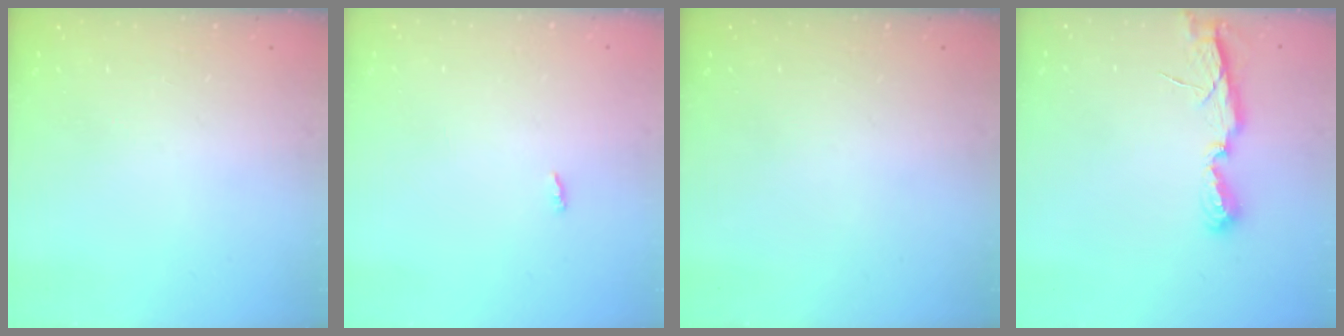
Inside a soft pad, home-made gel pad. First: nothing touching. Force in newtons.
{"total": 1.9, "press": 1.9, "slide": 0.2}
{"total": 0.0}
{"total": 6.9, "press": 6.9, "slide": 0.1}